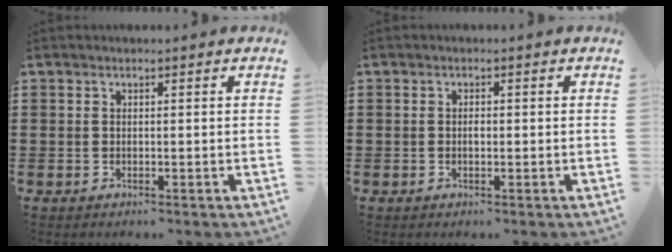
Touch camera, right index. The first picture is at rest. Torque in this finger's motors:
{"motor_torque": [0.13, 0.04, 0.00, 0.00]}